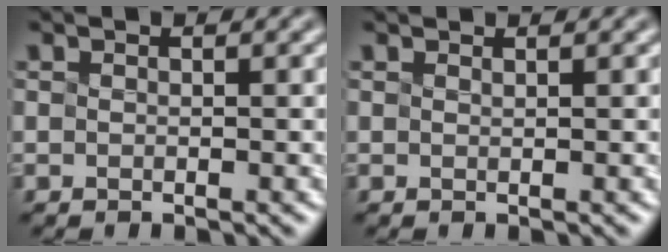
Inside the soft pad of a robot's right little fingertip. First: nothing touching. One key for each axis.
{"total": 1.3, "fx": 1.2, "fy": 0.5, "fz": 0.4, "tx": 0.000, "ty": 0.011, "tz": 0.007}